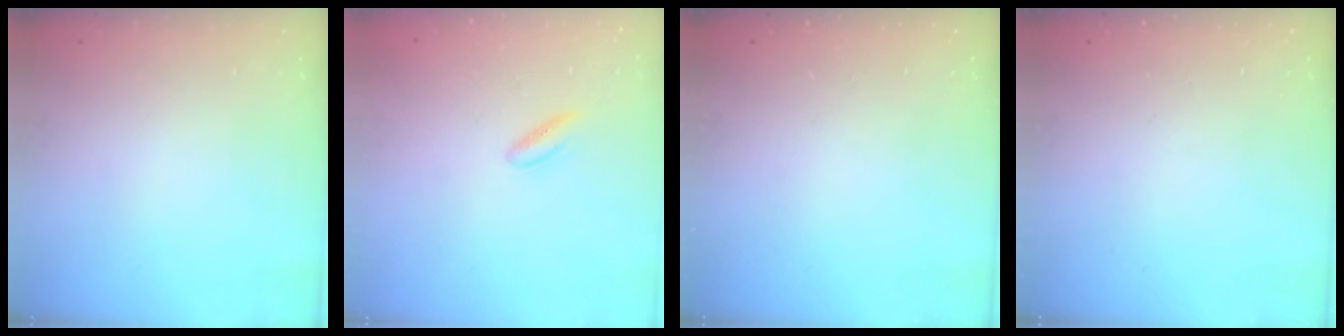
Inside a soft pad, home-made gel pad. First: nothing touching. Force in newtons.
{"total": 2.6, "press": 2.3, "slide": 1.3}
{"total": 0.0}
{"total": 0.0}